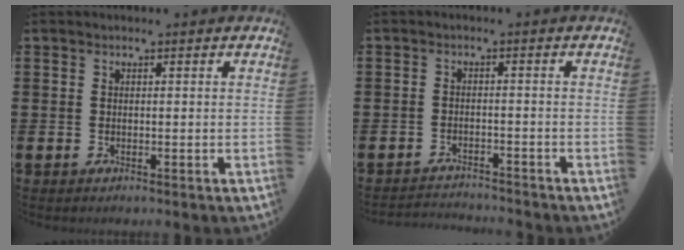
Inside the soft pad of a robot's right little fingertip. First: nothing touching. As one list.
[{"total": 2.0, "force": [-1.9, 0.0, -0.2], "torque": [-0.002, 0.003, -0.043]}]